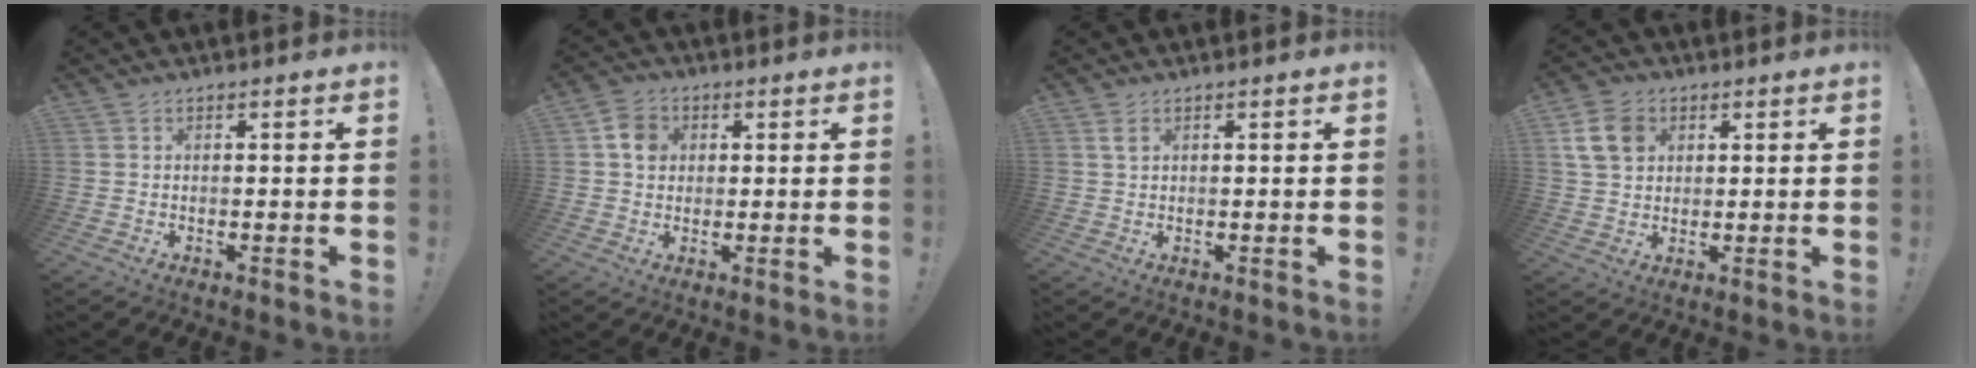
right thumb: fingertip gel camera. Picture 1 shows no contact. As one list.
[{"total": 6.8, "force": [1.8, 5.7, 3.3], "torque": [-0.041, 0.004, 0.035]}, {"total": 2.1, "force": [1.1, 0.8, 1.6], "torque": [-0.025, -0.002, 0.019]}, {"total": 9.8, "force": [3.6, 7.4, 5.3], "torque": [-0.105, -0.002, 0.073]}]